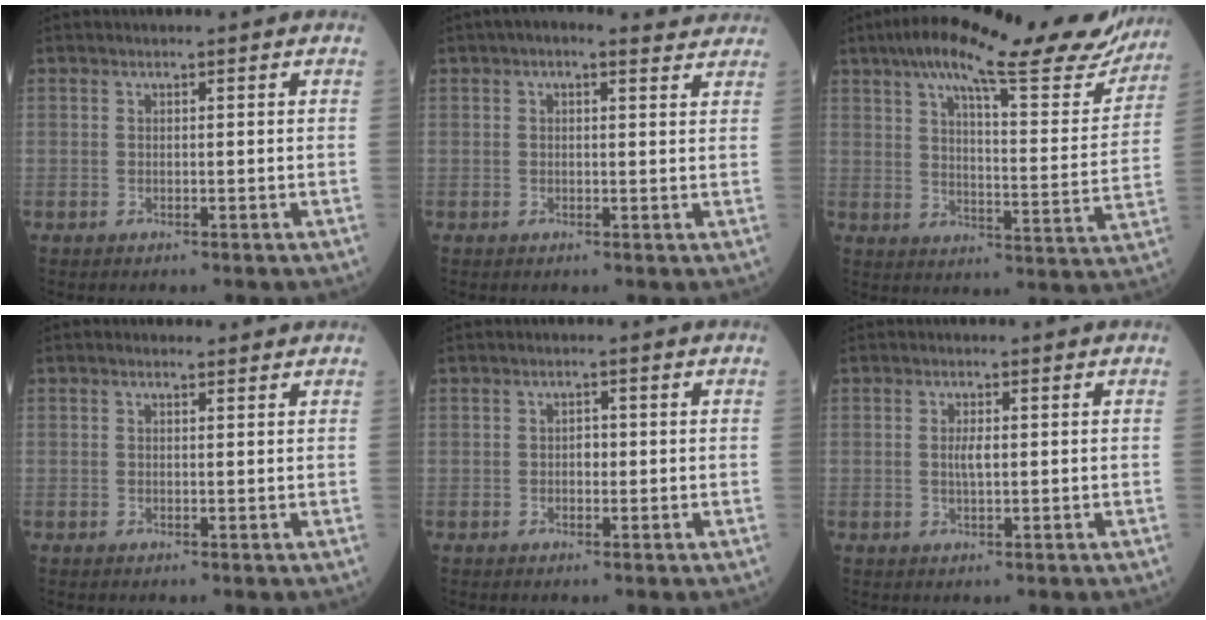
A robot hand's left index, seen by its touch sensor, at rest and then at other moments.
{"total": 4.7, "force": [3.7, 1.7, 2.5], "torque": [-0.035, 0.024, 0.040]}
{"total": 25.1, "force": [20.3, 4.8, 14.0], "torque": [-0.203, 0.001, 0.258]}
{"total": 0.9, "force": [0.6, 0.5, 0.4], "torque": [-0.015, 0.006, 0.007]}
{"total": 1.4, "force": [-0.2, 0.9, 1.0], "torque": [-0.013, 0.001, -0.006]}
{"total": 1.9, "force": [0.1, 0.5, 1.9], "torque": [-0.039, -0.003, 0.002]}